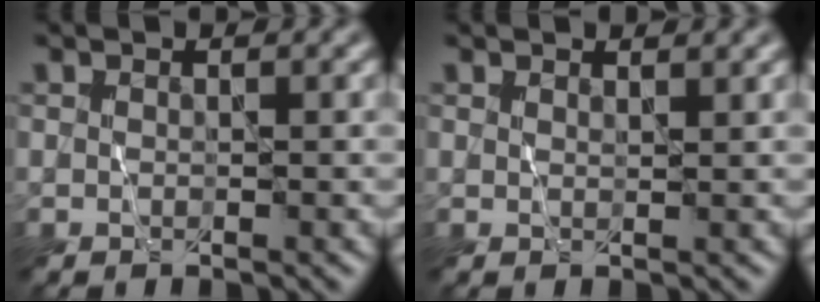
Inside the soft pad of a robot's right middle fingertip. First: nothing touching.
{"total": 0.9, "force": [0.9, -0.2, 0.1], "torque": [-0.002, -0.003, 0.013]}